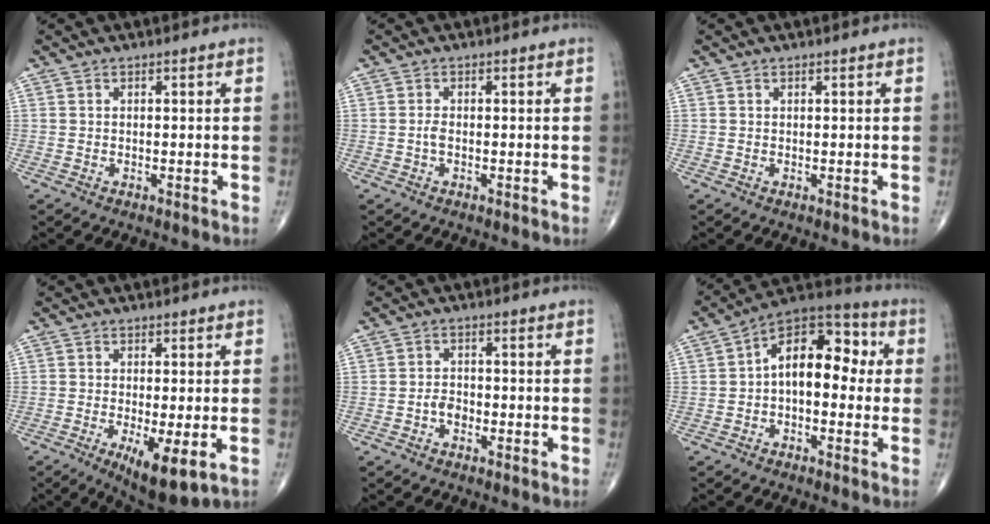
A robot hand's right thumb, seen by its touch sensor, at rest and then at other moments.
{"total": 1.1, "force": [-0.3, 0.5, 1.0], "torque": [-0.021, 0.000, -0.007]}
{"total": 0.0}
{"total": 8.2, "force": [-2.4, 2.3, 7.5], "torque": [-0.121, -0.023, -0.035]}
{"total": 2.3, "force": [-1.0, 1.6, 1.3], "torque": [-0.012, 0.010, -0.022]}
{"total": 13.7, "force": [0.8, 8.1, 11.0], "torque": [-0.126, 0.039, -0.006]}